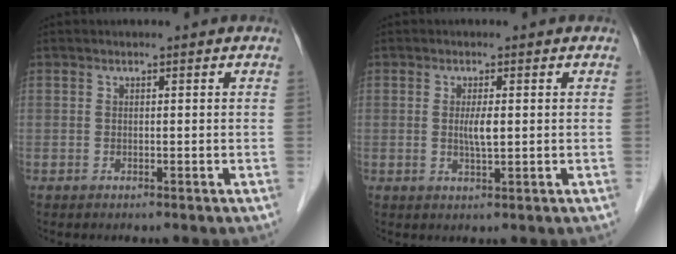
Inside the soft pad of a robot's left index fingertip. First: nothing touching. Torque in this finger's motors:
{"motor_torque": [0.48, 0.40, 0.07, 0.02]}